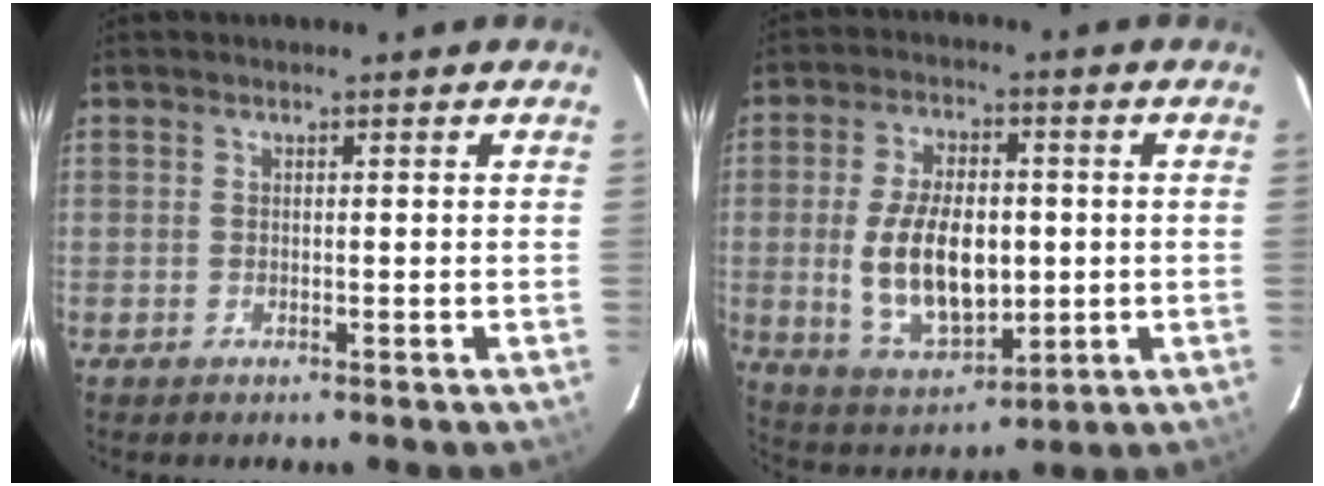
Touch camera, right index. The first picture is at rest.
{"total": 14.7, "force": [-0.5, 7.9, 12.4], "torque": [-0.242, -0.004, 0.009]}